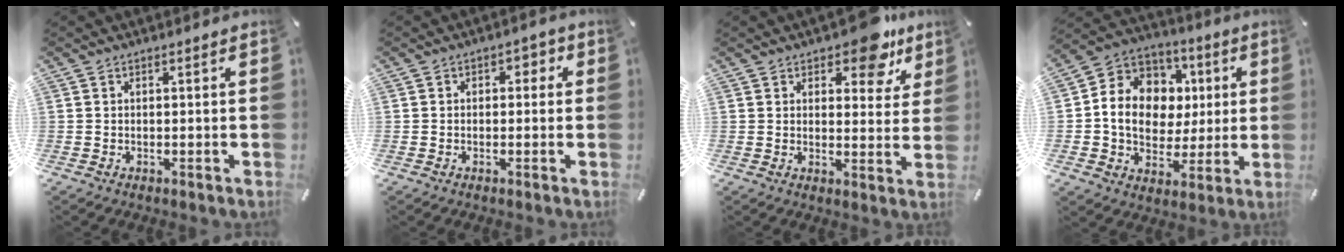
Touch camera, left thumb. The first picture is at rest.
{"total": 2.1, "force": [-0.7, 1.6, 1.2], "torque": [-0.015, 0.010, -0.019]}
{"total": 10.6, "force": [7.7, 4.9, 5.3], "torque": [-0.046, -0.053, 0.130]}
{"total": 12.8, "force": [0.5, 11.6, 5.5], "torque": [-0.114, -0.003, 0.016]}